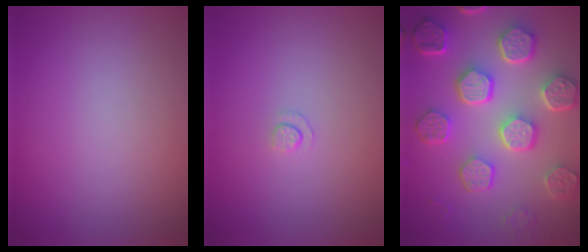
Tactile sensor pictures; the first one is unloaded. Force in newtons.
{"total": 0.6, "press": 0.3, "slide": 0.6}
{"total": 8.1, "press": 6.2, "slide": 5.3}